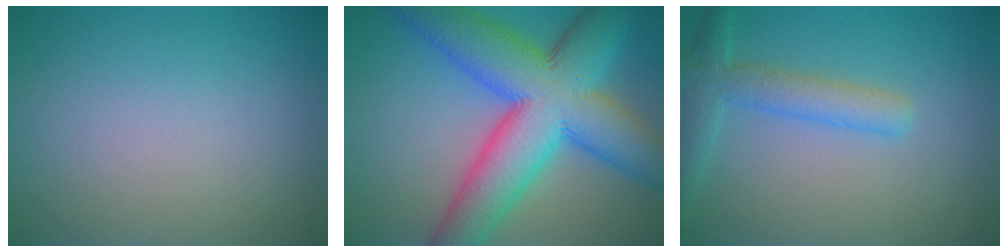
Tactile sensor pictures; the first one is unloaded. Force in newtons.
{"total": 13.8, "press": 13.8, "slide": 0.3}
{"total": 3.5, "press": 3.5, "slide": 0.2}